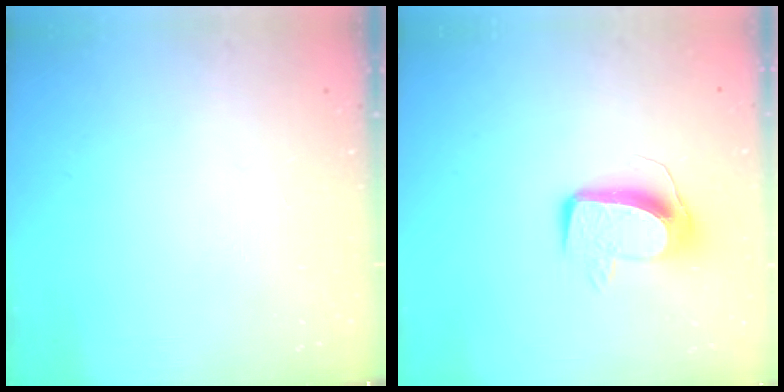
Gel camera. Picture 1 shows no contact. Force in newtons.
{"total": 10.4, "press": 10.3, "slide": 0.8}